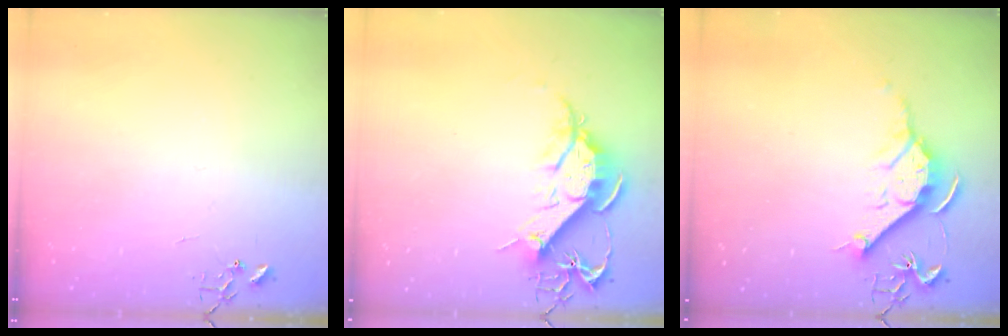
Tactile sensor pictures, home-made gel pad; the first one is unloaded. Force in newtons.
{"total": 12.5, "press": 12.4, "slide": 1.3}
{"total": 11.4, "press": 11.4, "slide": 0.8}